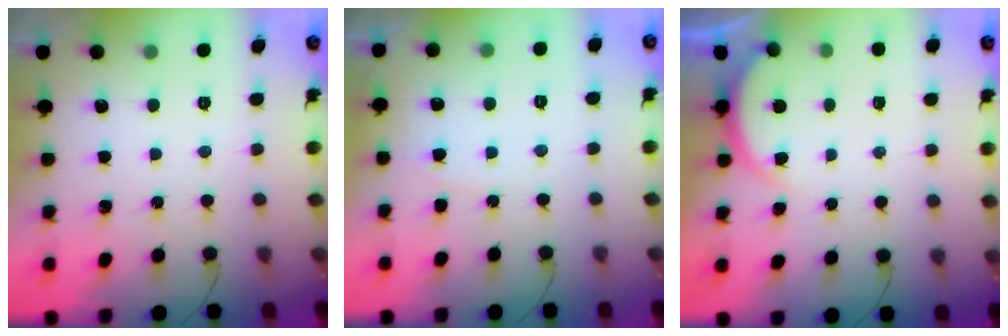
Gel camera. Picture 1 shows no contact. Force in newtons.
{"total": 3.3, "press": 3.3, "slide": 0.5}
{"total": 3.0, "press": 2.9, "slide": 0.5}